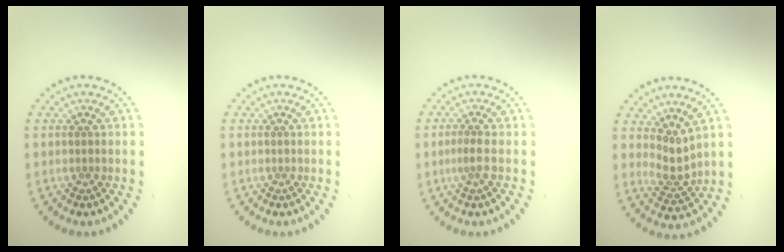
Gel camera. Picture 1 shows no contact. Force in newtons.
{"total": 0.0}
{"total": 1.3, "press": 1.0, "slide": 0.8}
{"total": 2.4, "press": 1.6, "slide": 1.7}